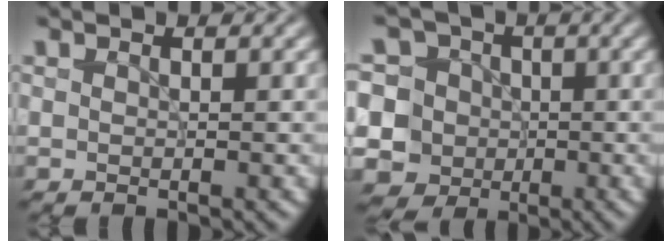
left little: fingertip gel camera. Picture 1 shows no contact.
{"total": 8.9, "force": [-0.1, 8.4, 3.0], "torque": [-0.071, 0.030, -0.042]}